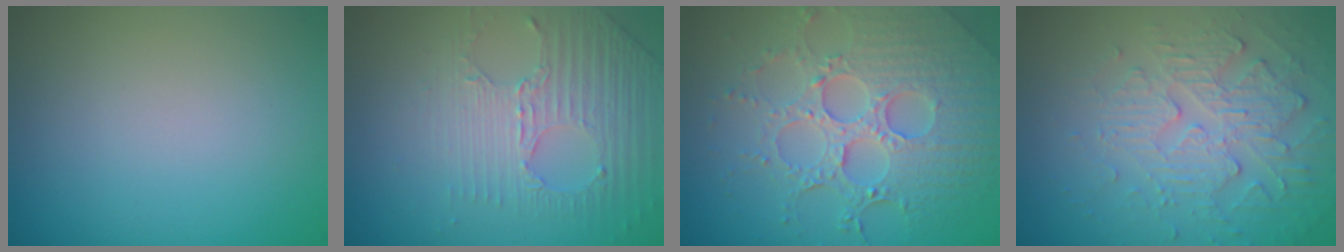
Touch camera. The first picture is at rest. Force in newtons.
{"total": 4.6, "press": 3.0, "slide": 3.4}
{"total": 6.9, "press": 5.3, "slide": 4.4}
{"total": 4.3, "press": 3.5, "slide": 2.6}